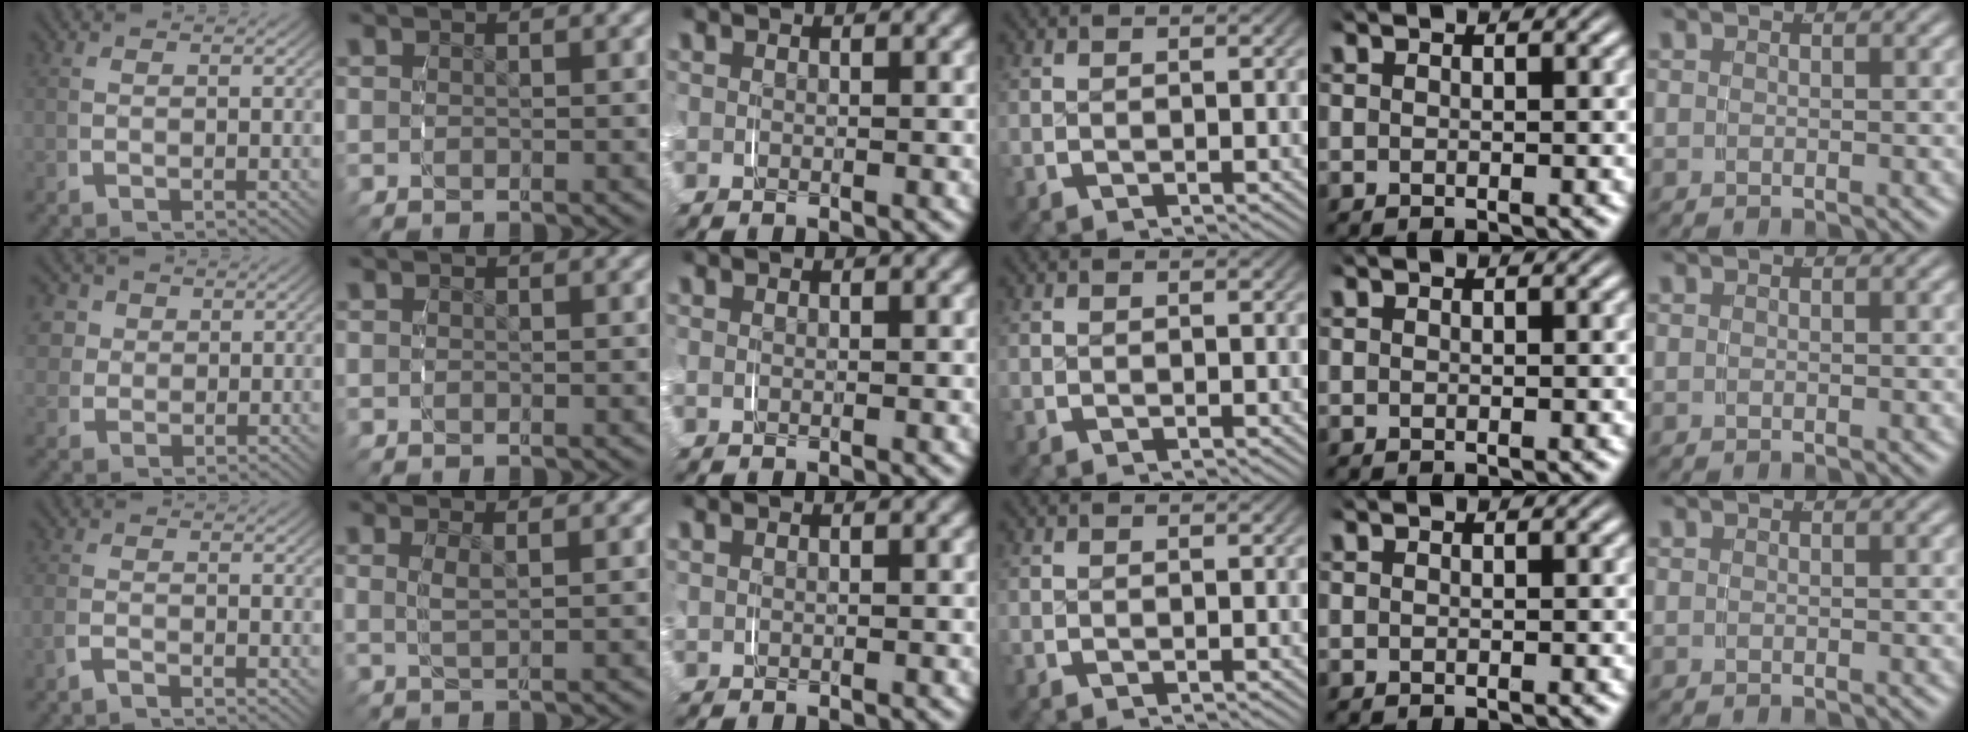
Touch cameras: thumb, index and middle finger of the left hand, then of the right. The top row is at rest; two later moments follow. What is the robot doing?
{"motion": "grasp_and_lifting", "object": "paper"}